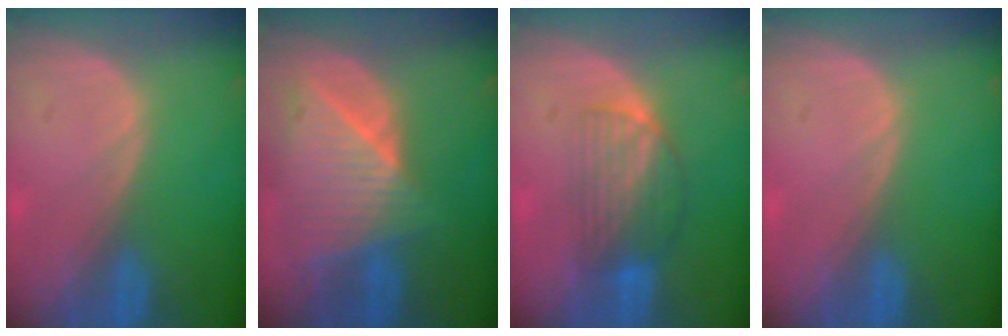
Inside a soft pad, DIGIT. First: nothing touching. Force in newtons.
{"total": 9.2, "press": 8.2, "slide": 4.0}
{"total": 6.6, "press": 5.8, "slide": 3.0}
{"total": 0.0}